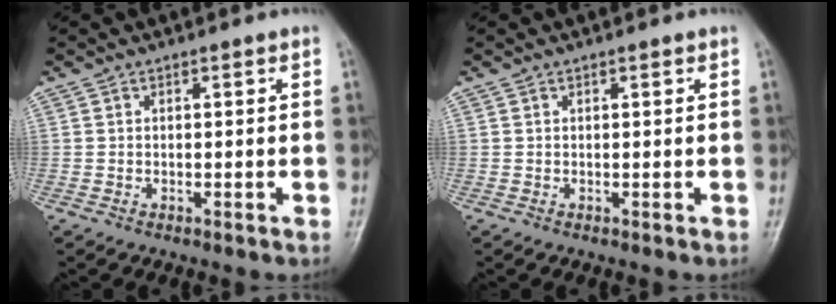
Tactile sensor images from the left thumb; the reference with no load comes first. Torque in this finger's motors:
{"motor_torque": [0.36, 0.06, -0.15, -0.05, 0.00]}